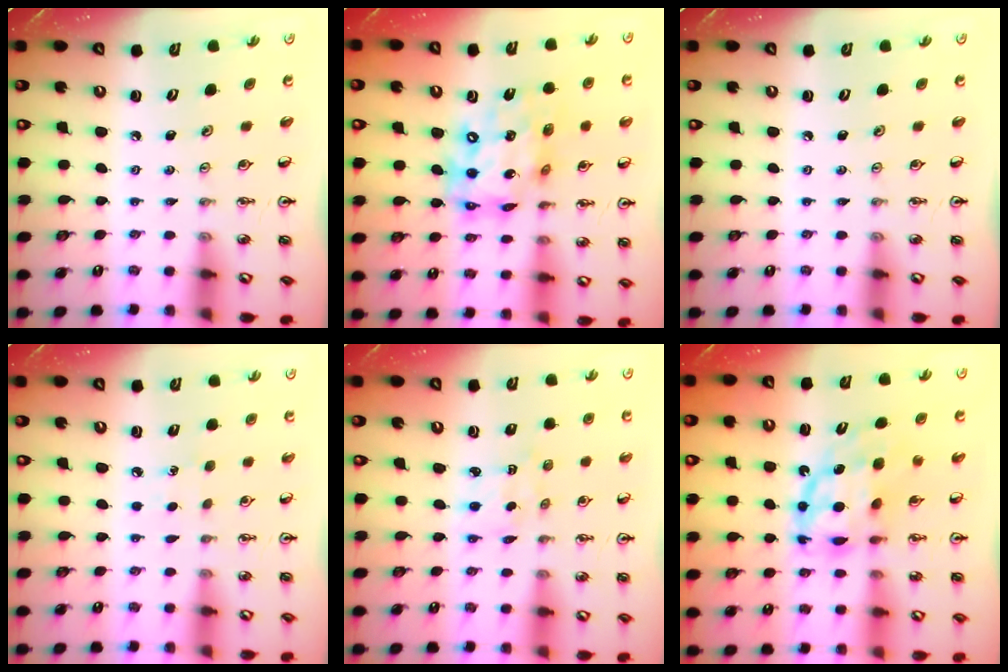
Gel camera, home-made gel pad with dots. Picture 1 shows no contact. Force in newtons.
{"total": 16.4, "press": 16.3, "slide": 1.4}
{"total": 0.0}
{"total": 4.2, "press": 4.2, "slide": 0.5}
{"total": 2.2, "press": 2.1, "slide": 0.5}
{"total": 12.2, "press": 12.2, "slide": 0.9}